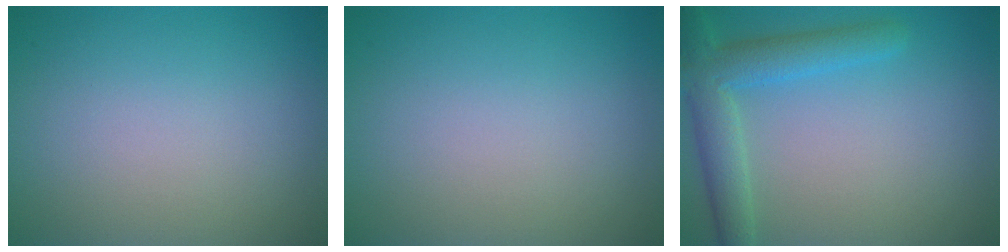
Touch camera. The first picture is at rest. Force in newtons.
{"total": 0.0}
{"total": 4.6, "press": 4.6, "slide": 0.2}